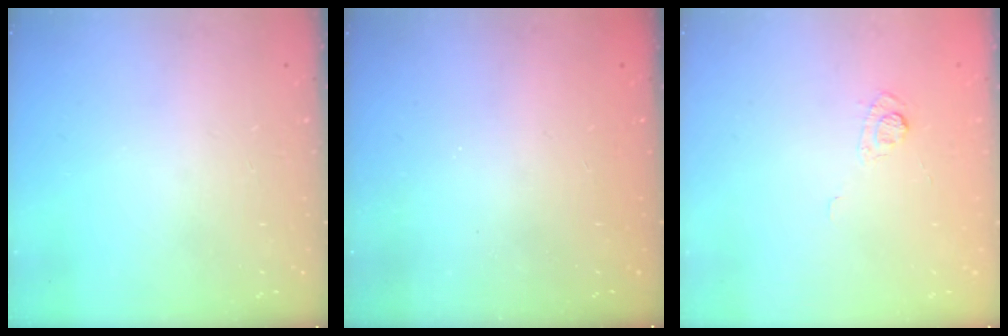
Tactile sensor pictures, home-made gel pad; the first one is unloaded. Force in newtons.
{"total": 2.5, "press": 2.3, "slide": 0.8}
{"total": 3.8, "press": 3.5, "slide": 1.5}